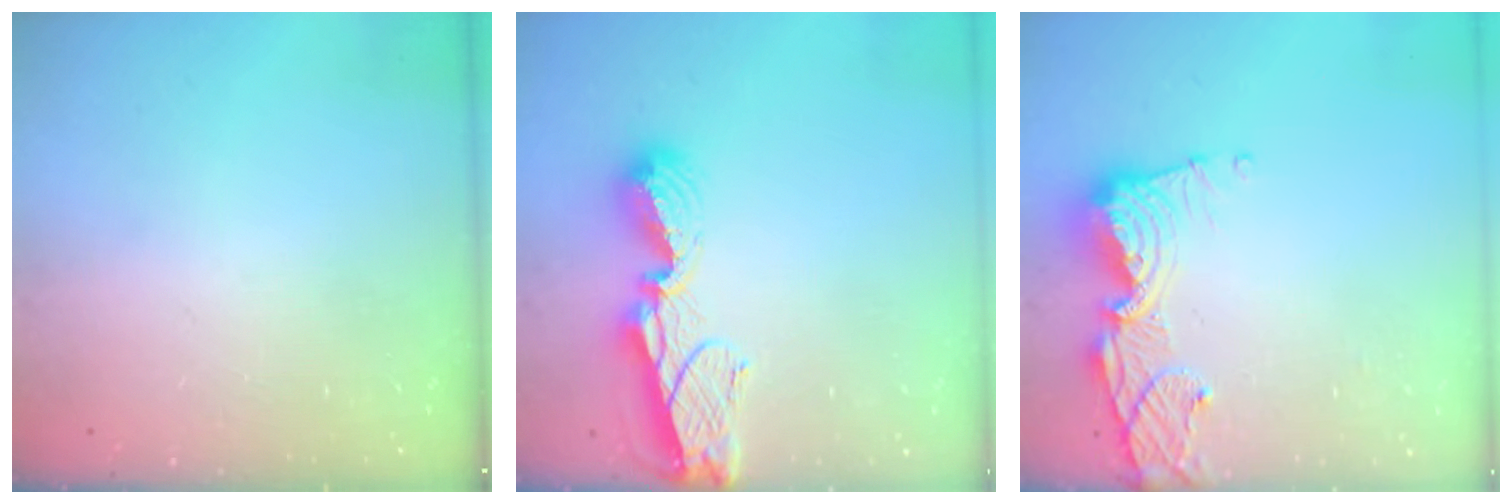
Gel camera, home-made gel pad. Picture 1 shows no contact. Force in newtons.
{"total": 9.7, "press": 9.7, "slide": 0.9}
{"total": 12.9, "press": 12.8, "slide": 1.6}